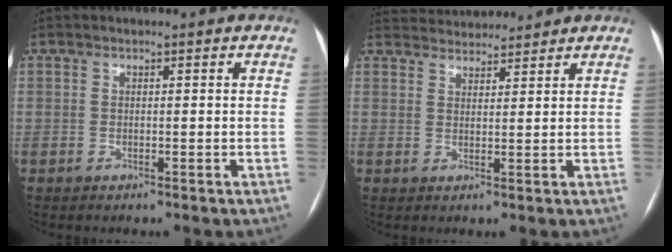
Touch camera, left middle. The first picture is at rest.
{"total": 7.5, "force": [7.3, 1.2, 1.1], "torque": [-0.022, 0.026, 0.112]}